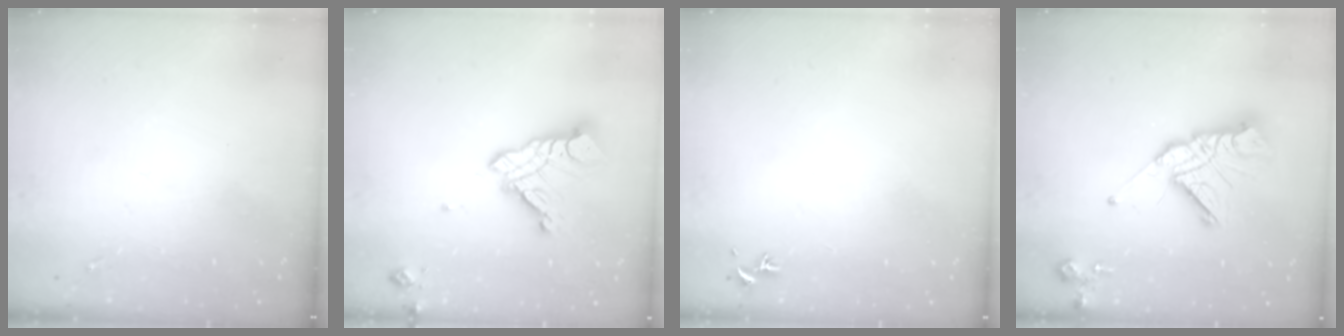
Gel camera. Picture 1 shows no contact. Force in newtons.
{"total": 14.4, "press": 14.3, "slide": 1.5}
{"total": 0.8, "press": 0.7, "slide": 0.3}
{"total": 14.7, "press": 14.6, "slide": 1.4}